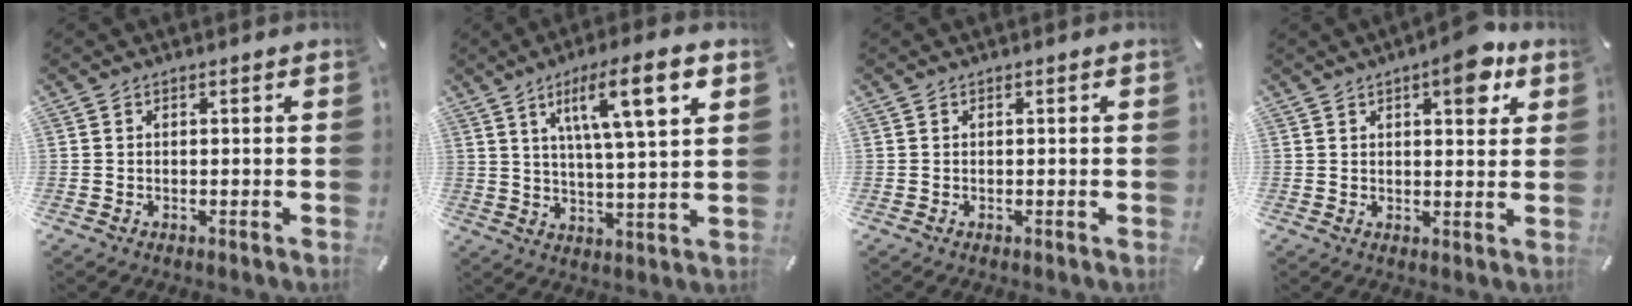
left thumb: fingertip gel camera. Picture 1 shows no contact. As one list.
[{"total": 13.1, "force": [6.1, 2.3, 11.3], "torque": [-0.188, -0.014, 0.094]}, {"total": 0.0}, {"total": 8.6, "force": [4.5, 3.3, 6.5], "torque": [-0.078, -0.022, 0.068]}]